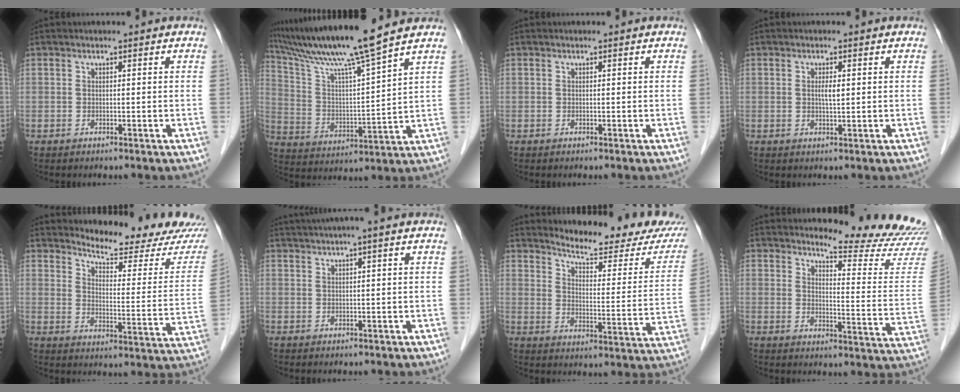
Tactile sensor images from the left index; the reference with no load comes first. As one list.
[{"total": 15.0, "force": [12.4, -2.2, 8.1], "torque": [-0.150, 0.000, 0.223]}, {"total": 0.0}, {"total": 1.7, "force": [0.2, 0.3, 1.7], "torque": [-0.032, -0.001, 0.004]}, {"total": 16.5, "force": [15.7, 1.5, 4.9], "torque": [-0.060, -0.083, 0.187]}, {"total": 5.0, "force": [3.7, -0.9, 3.2], "torque": [-0.050, 0.024, 0.064]}, {"total": 17.7, "force": [16.4, 2.5, 6.1], "torque": [-0.075, -0.066, 0.196]}, {"total": 15.1, "force": [14.7, -1.0, 3.0], "torque": [-0.039, -0.131, 0.164]}]